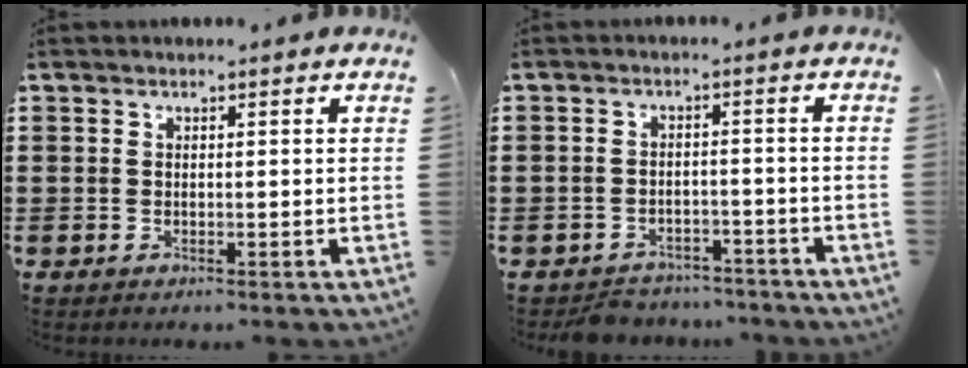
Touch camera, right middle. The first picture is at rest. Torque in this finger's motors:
{"motor_torque": [0.01, 0.05, 0.01, -0.04]}